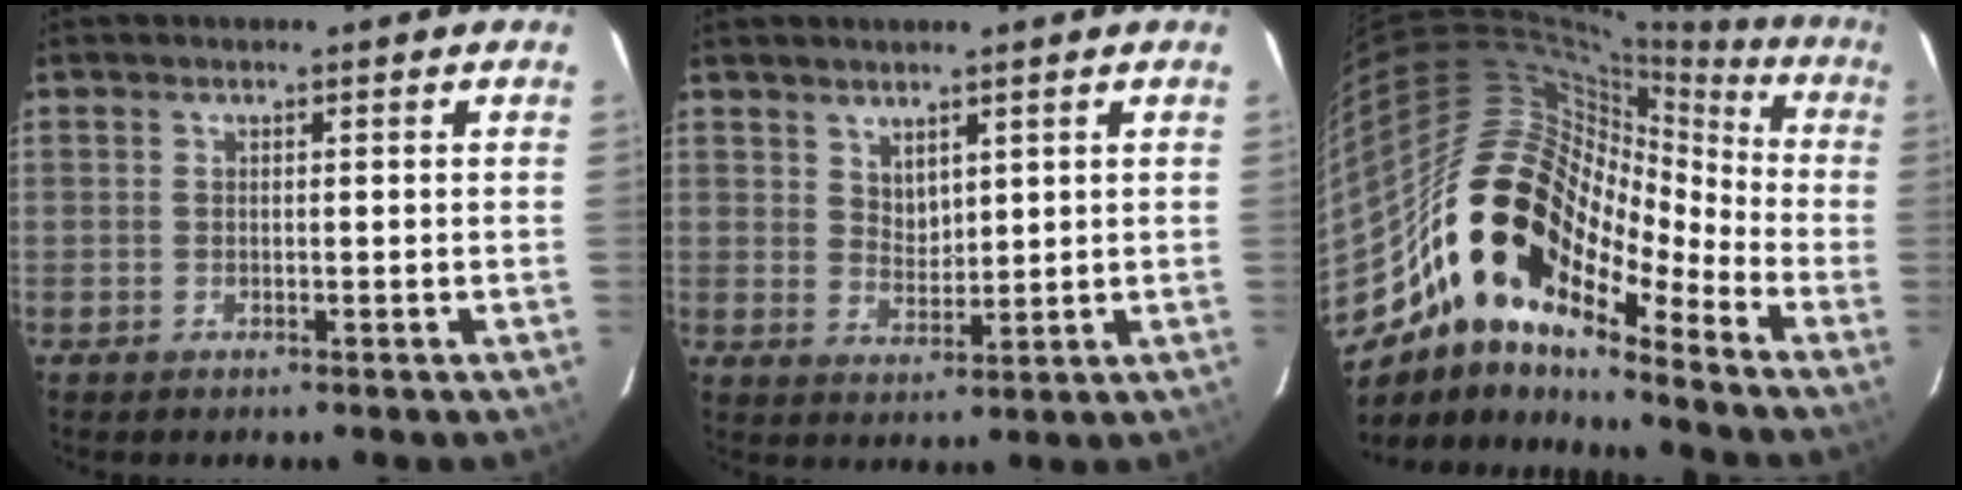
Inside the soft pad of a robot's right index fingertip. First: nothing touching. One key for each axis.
{"total": 3.8, "fx": 2.8, "fy": 1.9, "fz": 1.6, "tx": -0.022, "ty": 0.000, "tz": 0.054}
{"total": 19.6, "fx": -12.4, "fy": 9.9, "fz": 11.5, "tx": -0.185, "ty": 0.011, "tz": -0.244}